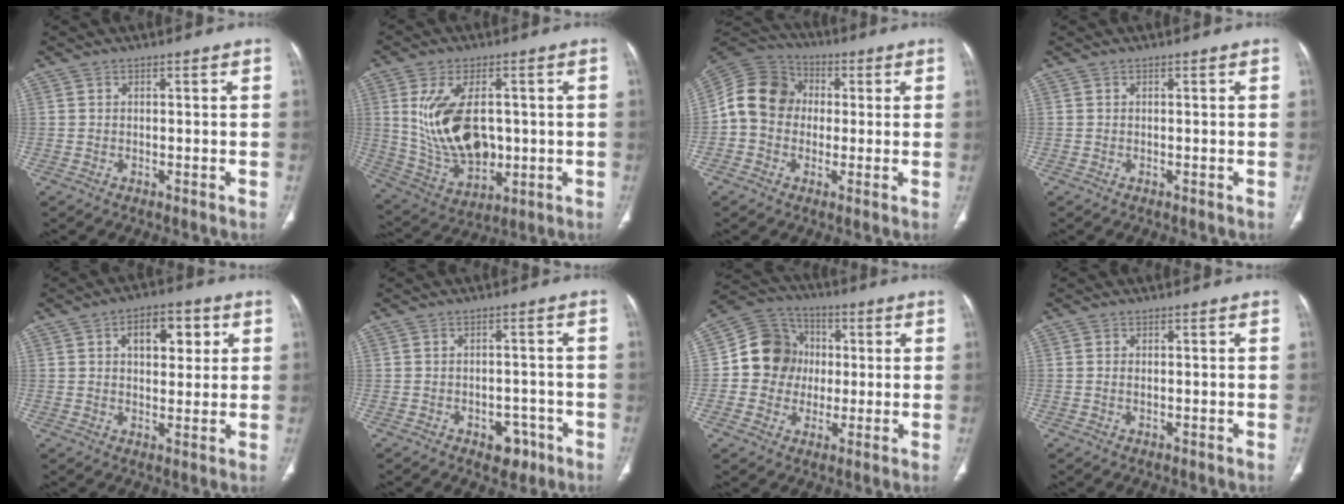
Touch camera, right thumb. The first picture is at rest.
{"total": 15.8, "force": [1.3, 9.3, 12.7], "torque": [-0.221, -0.009, 0.046]}
{"total": 12.4, "force": [0.3, 10.5, 6.5], "torque": [-0.107, 0.033, -0.008]}
{"total": 0.0}
{"total": 9.0, "force": [3.0, 5.2, 6.7], "torque": [-0.060, 0.000, 0.041]}
{"total": 4.9, "force": [-2.6, 3.3, 2.5], "torque": [-0.010, 0.019, -0.029]}
{"total": 12.3, "force": [0.5, 11.4, 4.8], "torque": [-0.051, 0.021, 0.001]}
{"total": 0.9, "force": [0.0, 0.5, 0.7], "torque": [-0.015, 0.002, -0.001]}